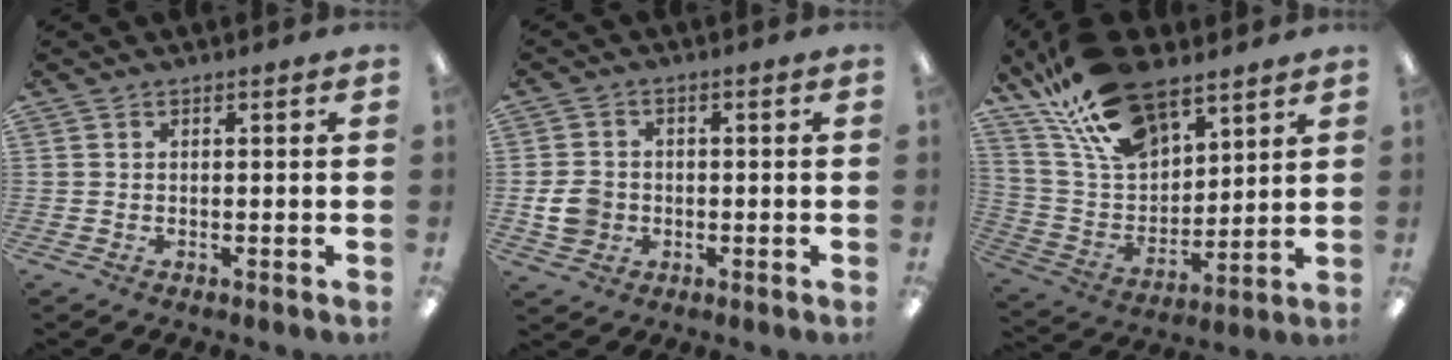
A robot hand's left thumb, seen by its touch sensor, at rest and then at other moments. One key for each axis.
{"total": 6.1, "fx": -1.0, "fy": 5.2, "fz": 2.9, "tx": -0.056, "ty": 0.008, "tz": -0.017}
{"total": 20.9, "fx": 14.3, "fy": 10.6, "fz": 11.0, "tx": -0.211, "ty": -0.067, "tz": 0.262}